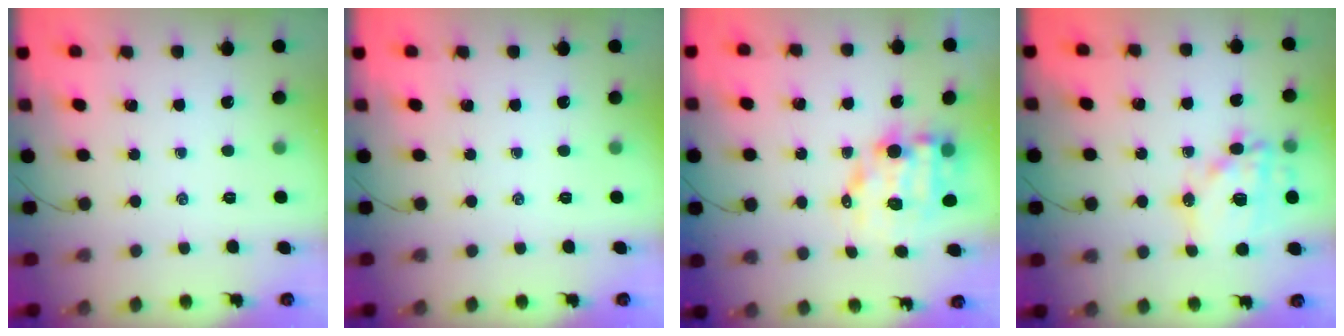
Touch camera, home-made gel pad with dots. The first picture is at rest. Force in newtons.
{"total": 0.0}
{"total": 9.7, "press": 9.3, "slide": 2.6}
{"total": 15.5, "press": 15.2, "slide": 3.0}